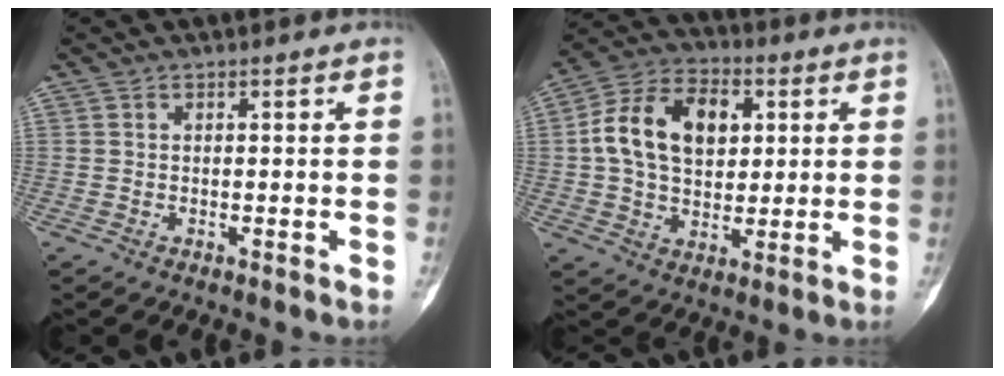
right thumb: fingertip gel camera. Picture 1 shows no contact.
{"total": 15.1, "force": [2.8, 10.3, 10.7], "torque": [-0.159, 0.012, 0.042]}